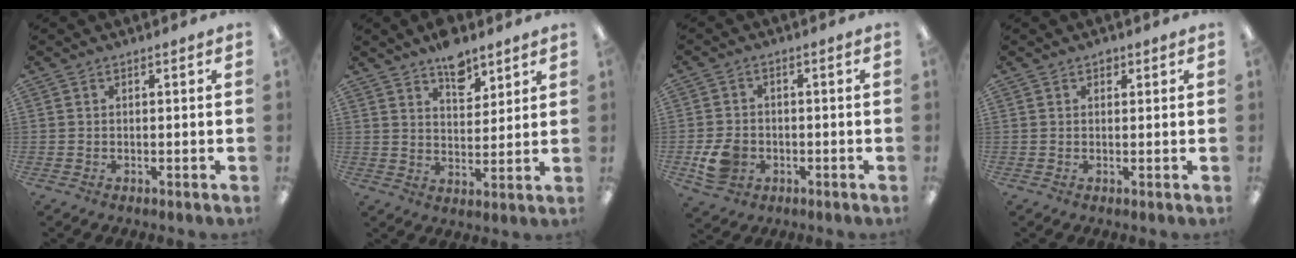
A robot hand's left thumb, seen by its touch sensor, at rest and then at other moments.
{"total": 8.1, "force": [6.2, 4.0, 3.4], "torque": [-0.038, -0.035, 0.107]}
{"total": 6.5, "force": [-1.9, 5.2, 3.3], "torque": [-0.058, 0.004, -0.034]}
{"total": 1.1, "force": [0.7, 0.7, 0.4], "torque": [-0.001, -0.001, 0.012]}